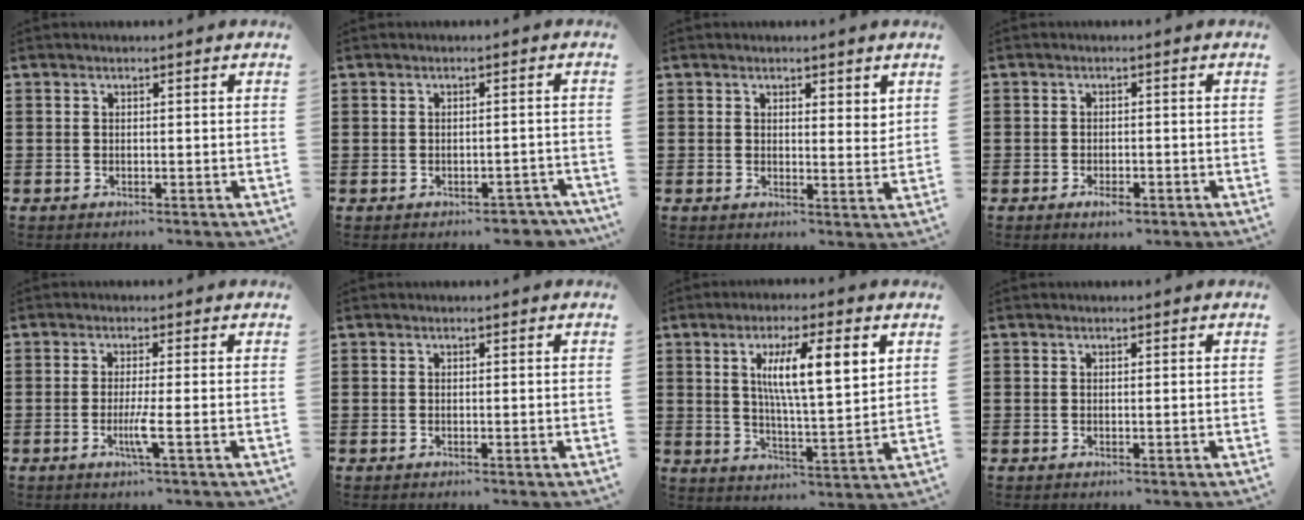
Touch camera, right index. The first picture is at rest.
{"total": 2.2, "force": [-2.0, 0.8, 0.3], "torque": [-0.009, 0.001, -0.042]}
{"total": 2.2, "force": [1.7, 0.9, 0.8], "torque": [-0.011, 0.004, 0.031]}
{"total": 1.9, "force": [-1.3, 0.6, 1.2], "torque": [-0.025, -0.006, -0.023]}
{"total": 3.6, "force": [-1.2, -0.6, 3.4], "torque": [-0.066, -0.019, -0.024]}
{"total": 0.0}
{"total": 9.3, "force": [3.2, 1.8, 8.6], "torque": [-0.154, 0.000, 0.047]}
{"total": 0.0}